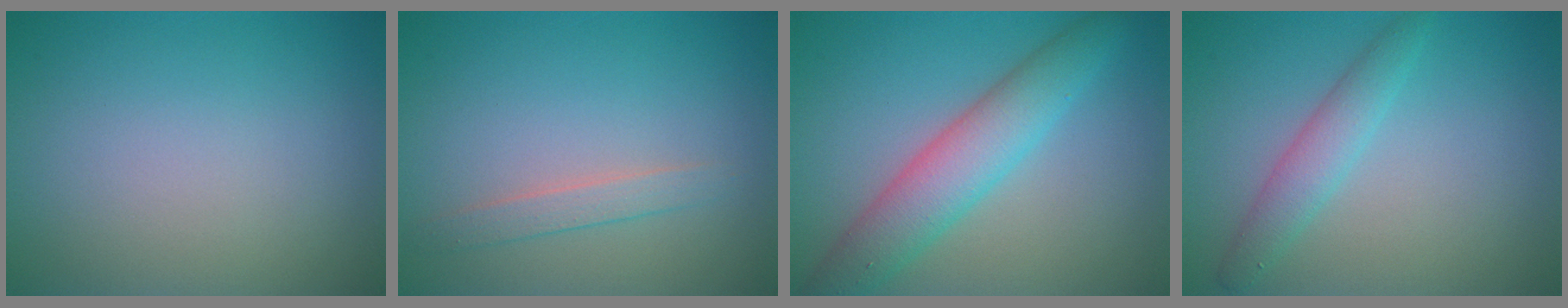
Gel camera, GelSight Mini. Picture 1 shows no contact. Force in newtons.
{"total": 1.6, "press": 1.6, "slide": 0.1}
{"total": 5.5, "press": 5.5, "slide": 0.4}
{"total": 2.6, "press": 2.6, "slide": 0.1}